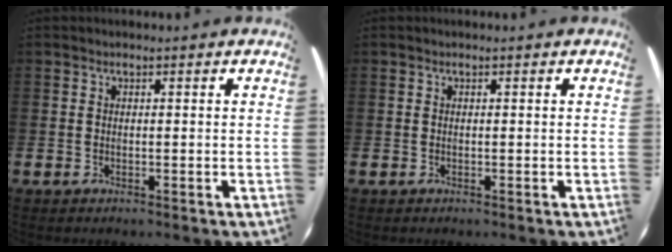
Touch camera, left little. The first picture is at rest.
{"total": 0.0}